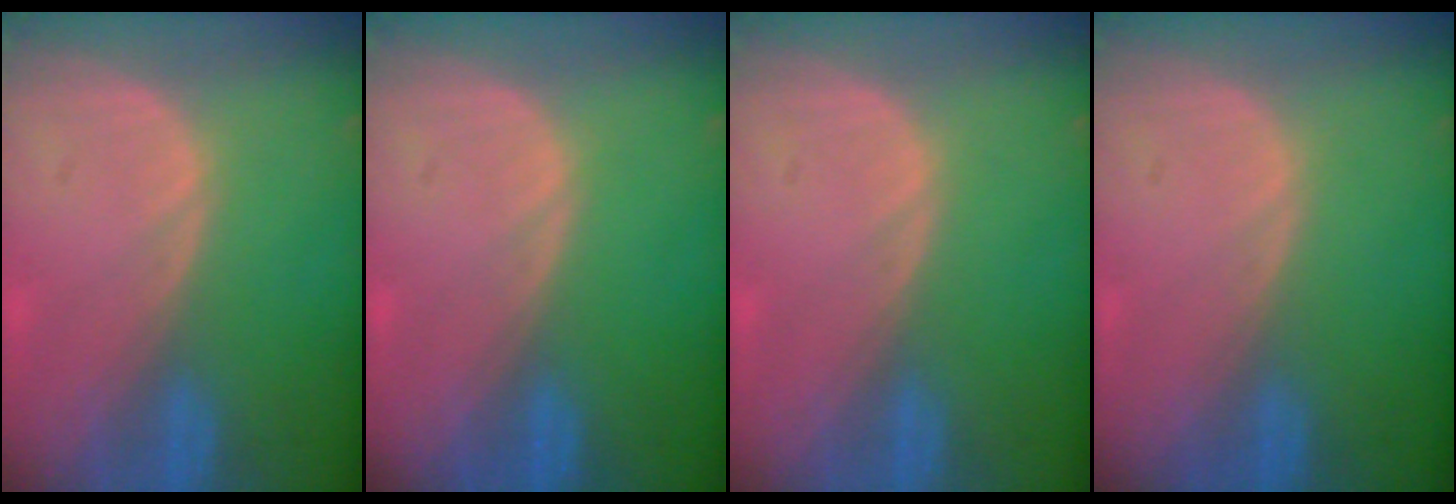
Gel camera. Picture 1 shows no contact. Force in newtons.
{"total": 0.0}
{"total": 0.0}
{"total": 0.0}